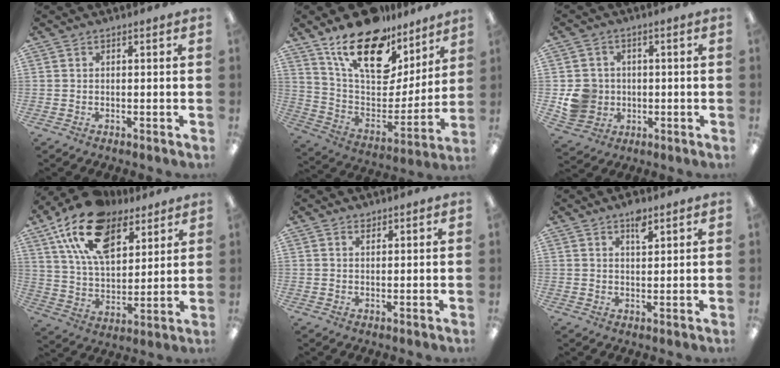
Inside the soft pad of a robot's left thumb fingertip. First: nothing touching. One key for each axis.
{"total": 21.1, "fx": 14.1, "fy": 10.4, "fz": 11.7, "tx": -0.193, "ty": -0.092, "tz": 0.251}
{"total": 8.1, "fx": -0.6, "fy": 7.7, "fz": 2.2, "tx": -0.051, "ty": 0.015, "tz": -0.002}
{"total": 19.4, "fx": 11.6, "fy": 10.7, "fz": 11.2, "tx": -0.204, "ty": -0.043, "tz": 0.210}
{"total": 1.3, "fx": 1.1, "fy": 0.5, "fz": 0.3, "tx": 0.001, "ty": -0.005, "tz": 0.020}
{"total": 4.1, "fx": 3.0, "fy": 1.6, "fz": 2.3, "tx": -0.027, "ty": -0.014, "tz": 0.048}